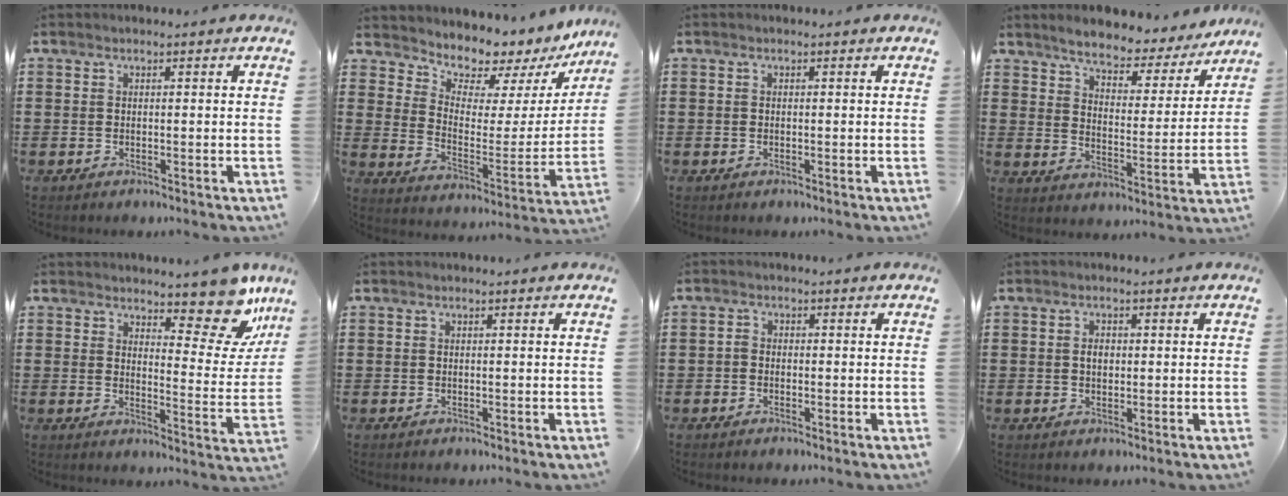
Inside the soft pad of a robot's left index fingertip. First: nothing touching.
{"total": 6.4, "force": [6.1, 2.2, 0.0], "torque": [-0.028, -0.061, 0.102]}
{"total": 0.0}
{"total": 5.3, "force": [5.0, 0.9, 1.3], "torque": [-0.046, -0.035, 0.079]}
{"total": 10.6, "force": [8.6, 3.2, 5.3], "torque": [-0.068, -0.059, 0.149]}
{"total": 0.0}
{"total": 1.1, "force": [-0.5, 0.8, 0.6], "torque": [-0.014, 0.002, -0.010]}
{"total": 2.0, "force": [0.3, 1.2, 1.5], "torque": [-0.033, 0.007, 0.005]}